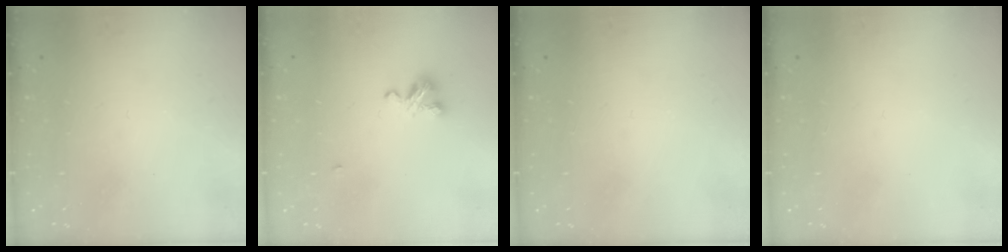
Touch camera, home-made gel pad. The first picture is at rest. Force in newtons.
{"total": 5.1, "press": 5.0, "slide": 0.5}
{"total": 0.0}
{"total": 0.0}